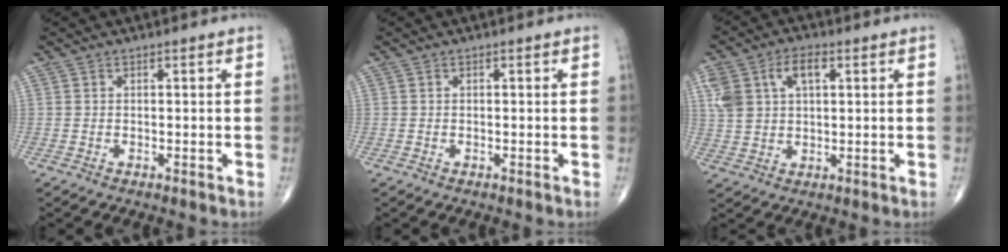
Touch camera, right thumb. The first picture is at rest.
{"total": 0.0}
{"total": 9.4, "force": [3.2, 5.6, 6.8], "torque": [-0.126, 0.012, 0.063]}